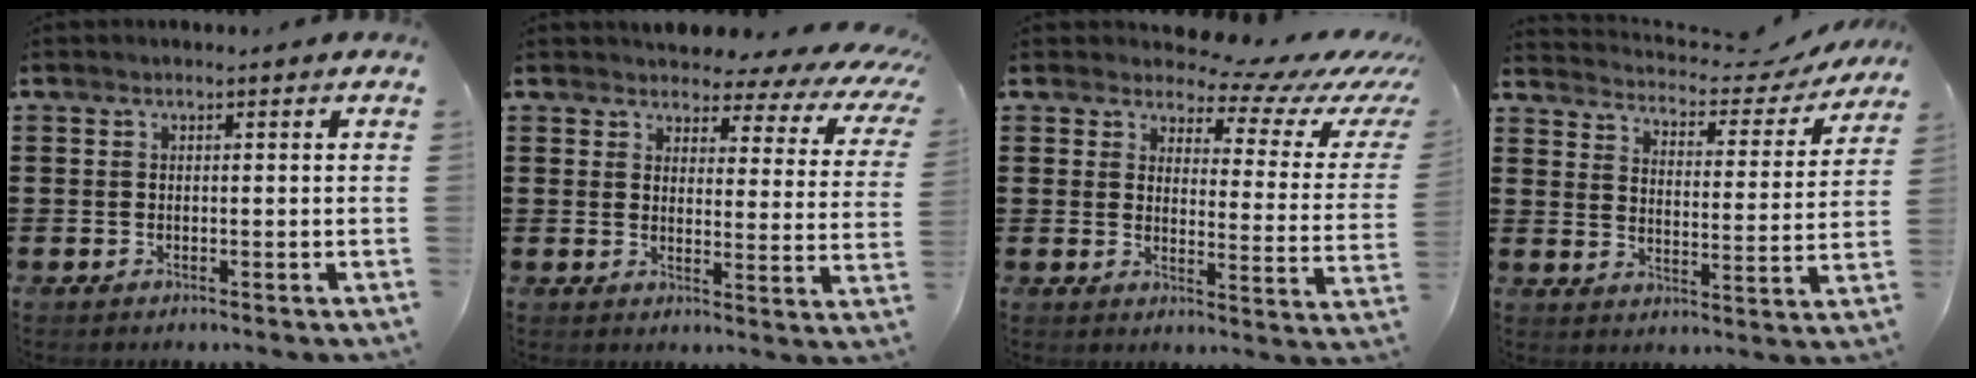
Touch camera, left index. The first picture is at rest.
{"total": 3.5, "force": [3.1, 1.3, 0.9], "torque": [-0.033, -0.019, 0.046]}
{"total": 6.4, "force": [5.5, 2.0, 2.5], "torque": [-0.056, -0.039, 0.090]}
{"total": 3.7, "force": [3.5, 0.5, 1.0], "torque": [-0.043, -0.027, 0.052]}